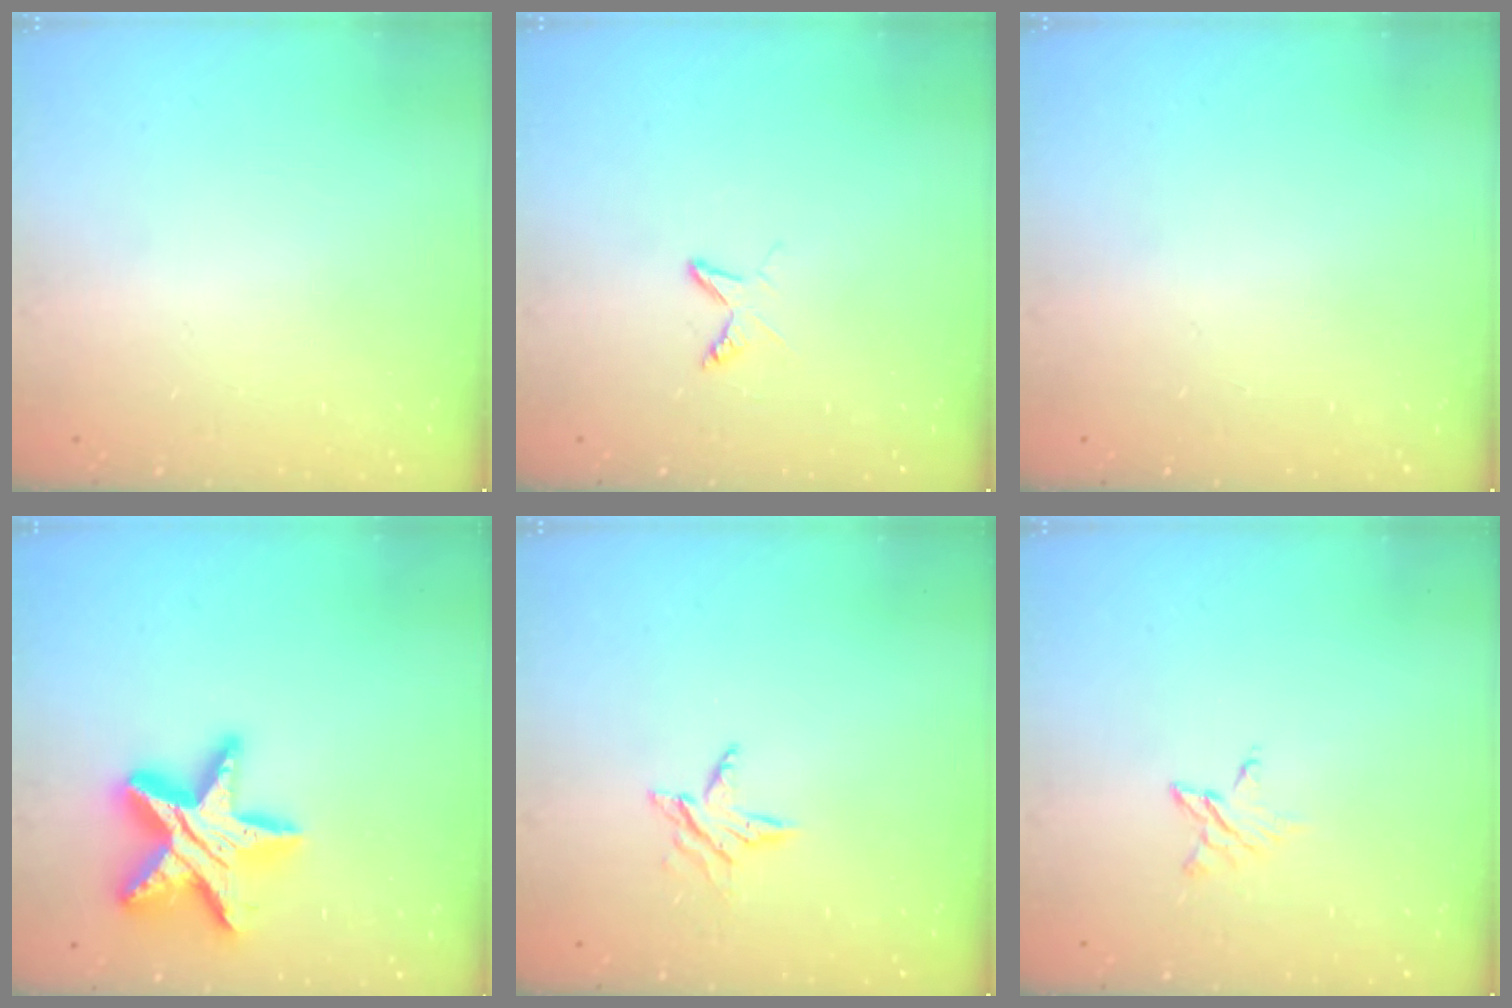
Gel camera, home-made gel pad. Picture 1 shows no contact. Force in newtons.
{"total": 3.8, "press": 3.8, "slide": 0.4}
{"total": 0.0}
{"total": 19.5, "press": 19.5, "slide": 1.4}
{"total": 5.2, "press": 5.2, "slide": 0.6}
{"total": 3.5, "press": 3.5, "slide": 0.4}